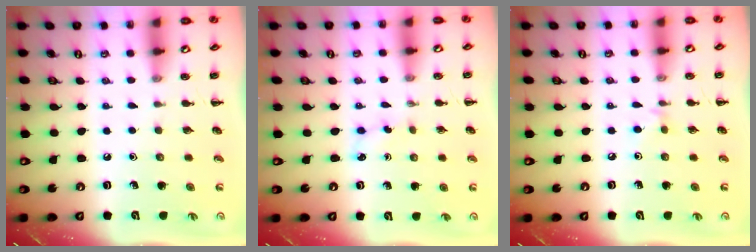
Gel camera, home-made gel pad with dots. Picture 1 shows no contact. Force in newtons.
{"total": 2.6, "press": 2.5, "slide": 0.8}
{"total": 3.0, "press": 2.8, "slide": 1.1}